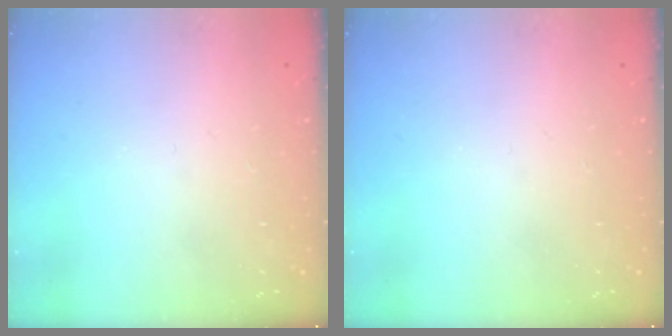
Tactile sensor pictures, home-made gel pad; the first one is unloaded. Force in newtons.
{"total": 0.0}